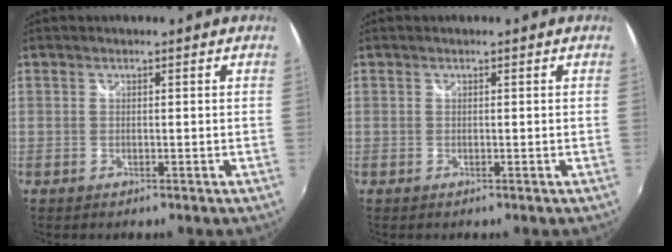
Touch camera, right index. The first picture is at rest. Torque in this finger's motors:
{"motor_torque": [0.00, 0.00, 0.00, 0.00]}